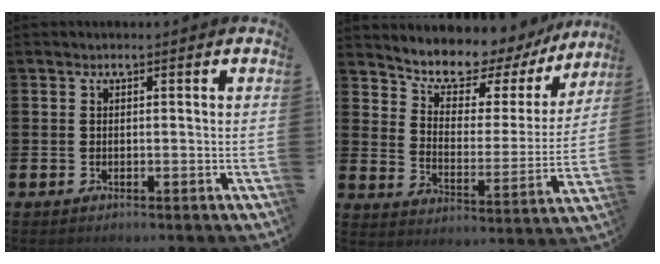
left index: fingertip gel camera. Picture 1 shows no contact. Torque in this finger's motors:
{"motor_torque": [1.25, -0.89, 0.26, 0.09]}